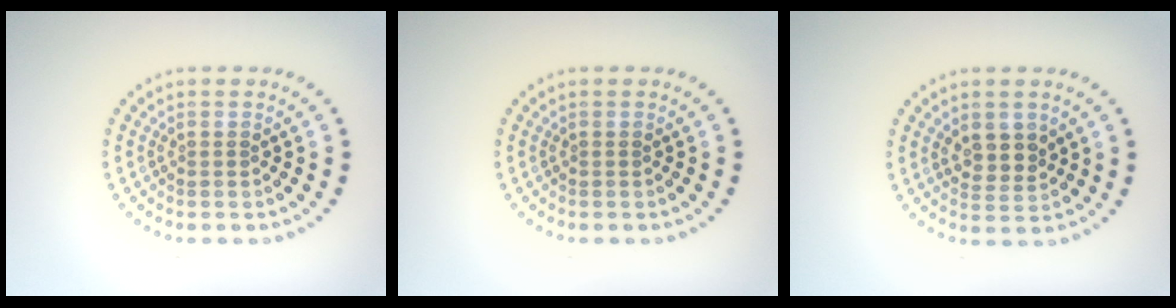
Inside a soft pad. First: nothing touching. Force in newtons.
{"total": 0.0}
{"total": 2.5, "press": 2.3, "slide": 1.1}